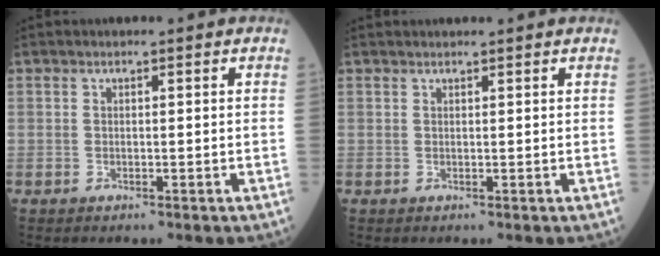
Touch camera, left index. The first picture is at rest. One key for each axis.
{"total": 2.2, "fx": 2.1, "fy": -0.2, "fz": 0.6, "tx": -0.008, "ty": 0.020, "tz": 0.031}